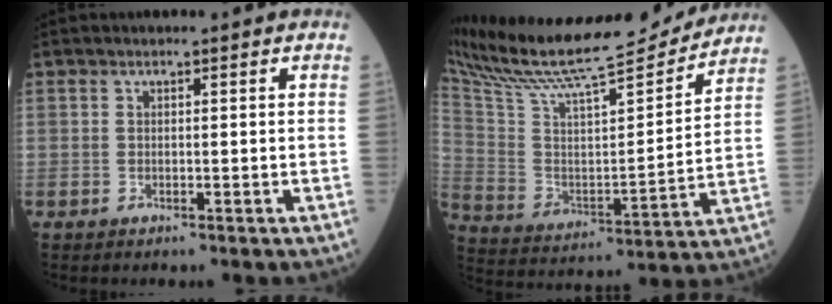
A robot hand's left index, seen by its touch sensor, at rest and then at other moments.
{"total": 23.5, "force": [21.9, 2.0, 8.5], "torque": [-0.164, -0.018, 0.350]}